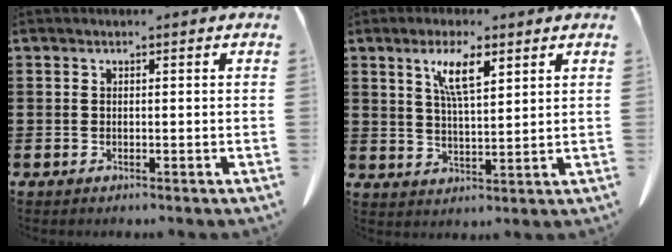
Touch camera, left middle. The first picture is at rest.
{"total": 6.7, "force": [3.6, 1.8, 5.3], "torque": [-0.114, 0.008, 0.062]}